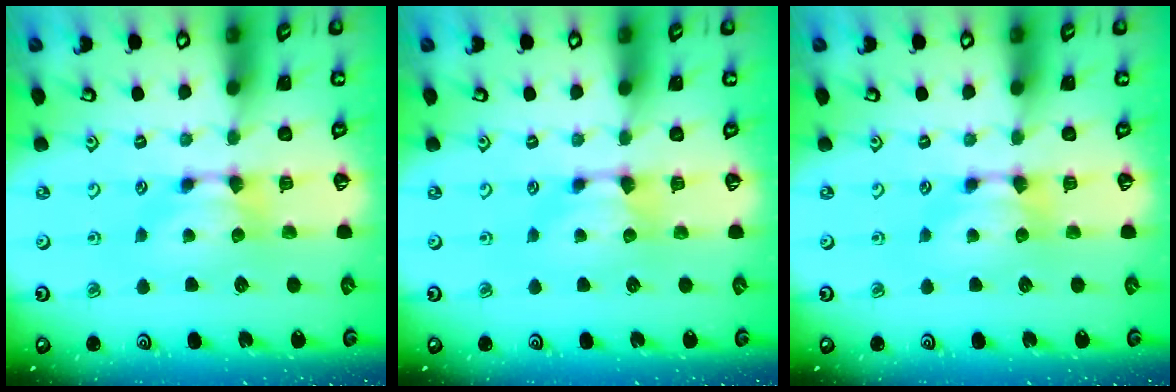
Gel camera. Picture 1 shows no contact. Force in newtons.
{"total": 0.0}
{"total": 0.0}